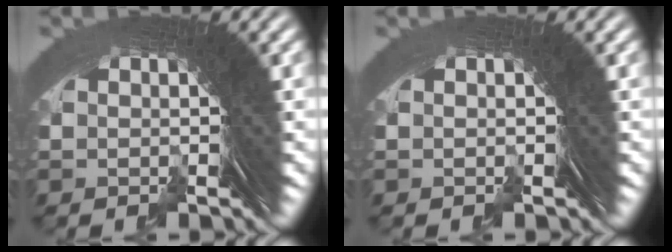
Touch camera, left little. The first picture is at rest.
{"total": 0.0}